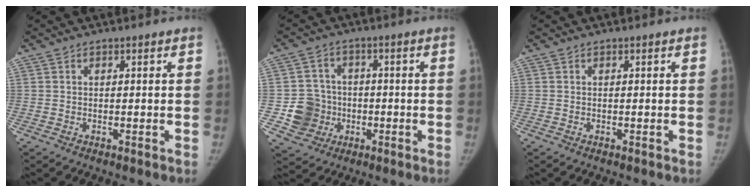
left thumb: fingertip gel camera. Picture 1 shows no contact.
{"total": 8.8, "force": [-1.5, 8.5, 1.7], "torque": [0.005, 0.015, -0.021]}
{"total": 0.0}